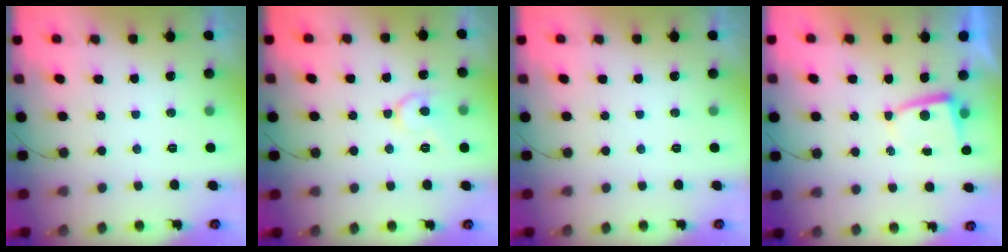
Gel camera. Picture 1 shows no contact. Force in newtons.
{"total": 8.0, "press": 8.0, "slide": 0.7}
{"total": 0.0}
{"total": 2.8, "press": 2.7, "slide": 0.5}